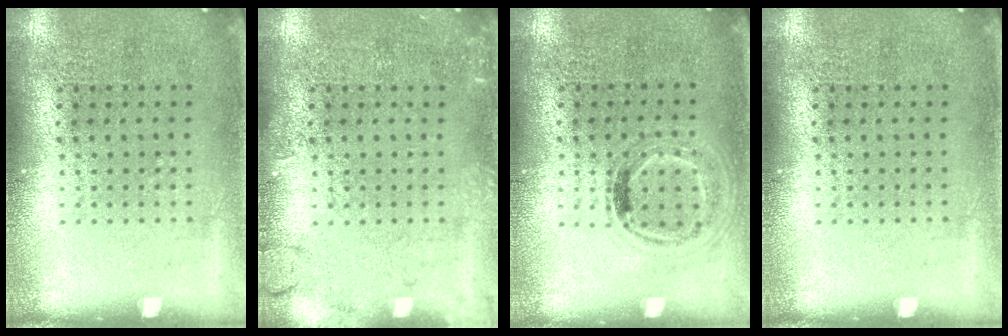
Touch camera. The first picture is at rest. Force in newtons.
{"total": 1.9, "press": 1.8, "slide": 0.2}
{"total": 0.9, "press": 0.9, "slide": 0.3}
{"total": 0.0}